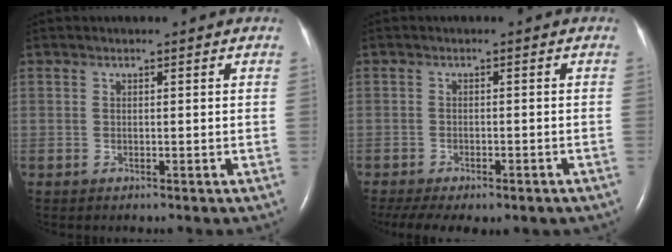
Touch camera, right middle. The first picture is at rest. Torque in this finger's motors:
{"motor_torque": [1.10, -1.04, 0.19, 0.05]}